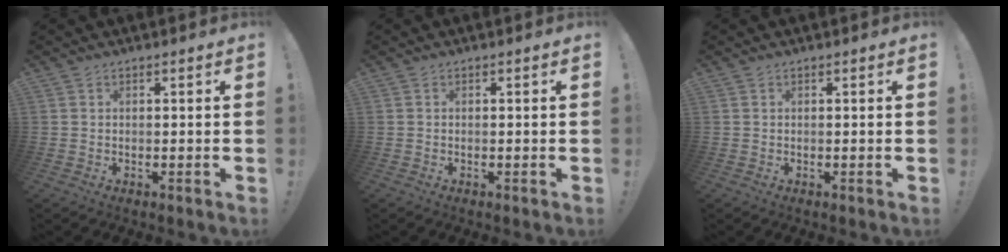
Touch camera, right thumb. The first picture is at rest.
{"total": 0.0}
{"total": 0.0}